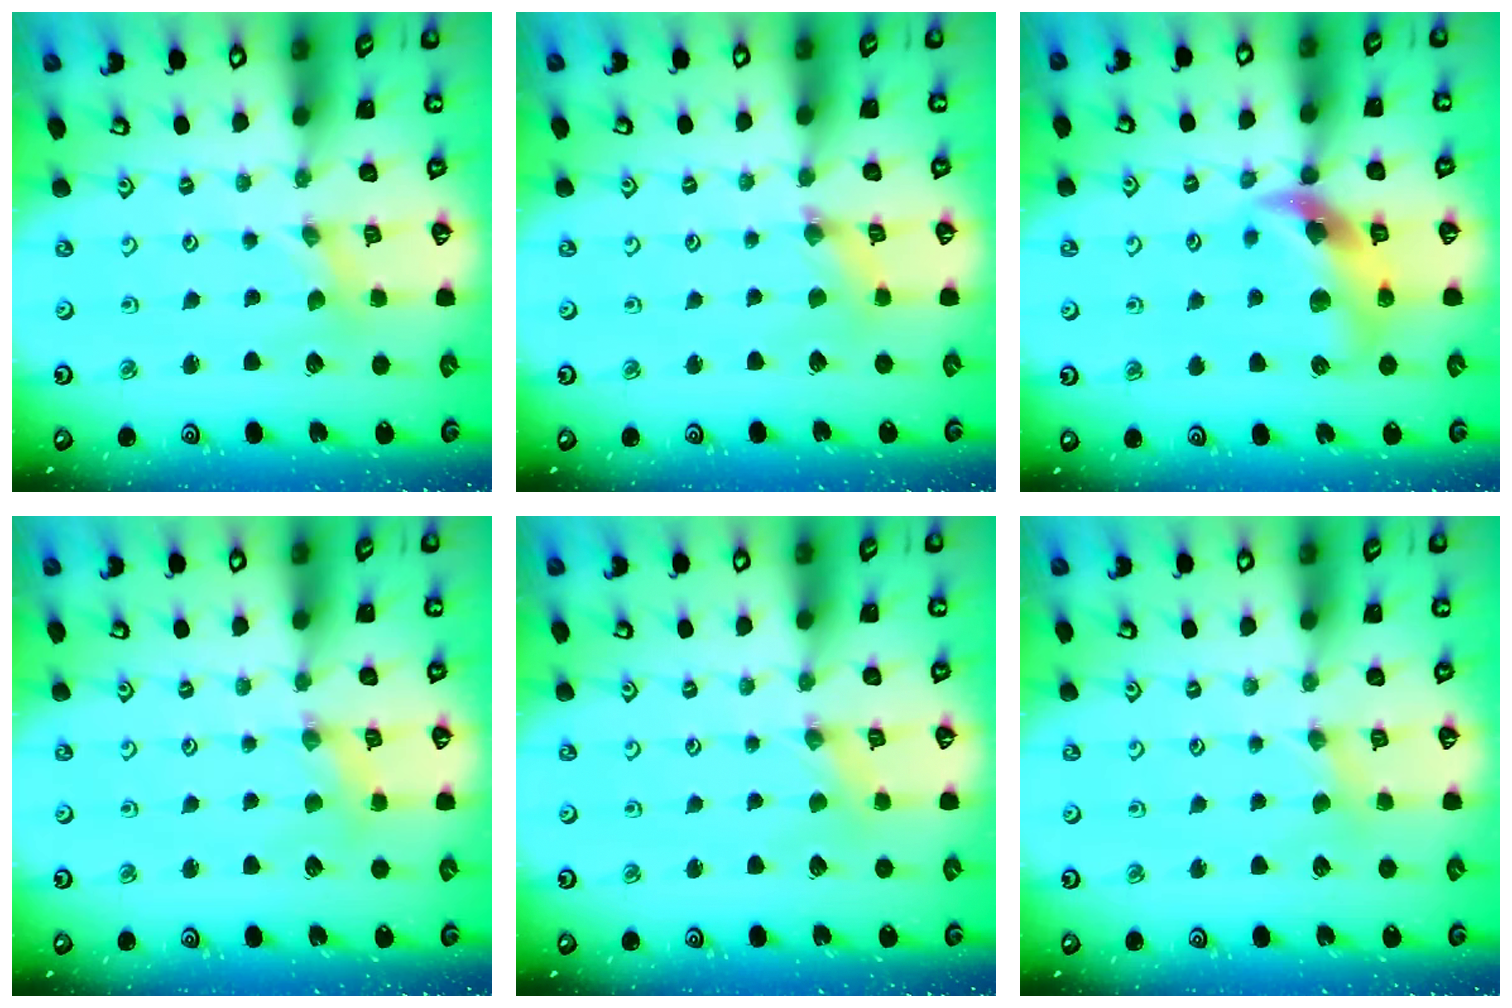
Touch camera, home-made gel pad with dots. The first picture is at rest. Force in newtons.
{"total": 1.5, "press": 1.5, "slide": 0.3}
{"total": 13.2, "press": 13.1, "slide": 1.8}
{"total": 2.3, "press": 2.2, "slide": 0.3}
{"total": 0.0}
{"total": 1.5, "press": 1.5, "slide": 0.3}